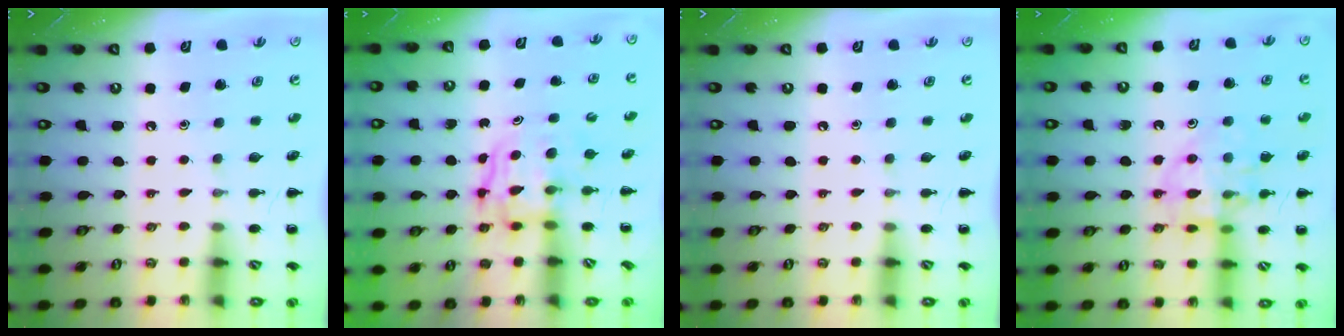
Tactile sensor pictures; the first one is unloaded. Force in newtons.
{"total": 3.6, "press": 3.6, "slide": 0.3}
{"total": 0.0}
{"total": 13.5, "press": 13.4, "slide": 1.6}